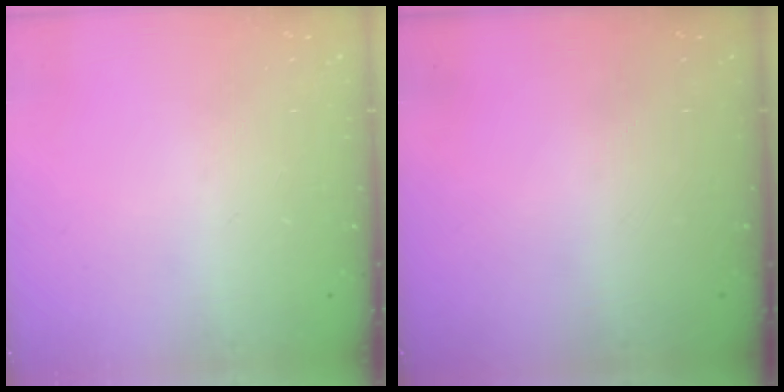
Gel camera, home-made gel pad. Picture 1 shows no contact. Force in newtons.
{"total": 0.0}